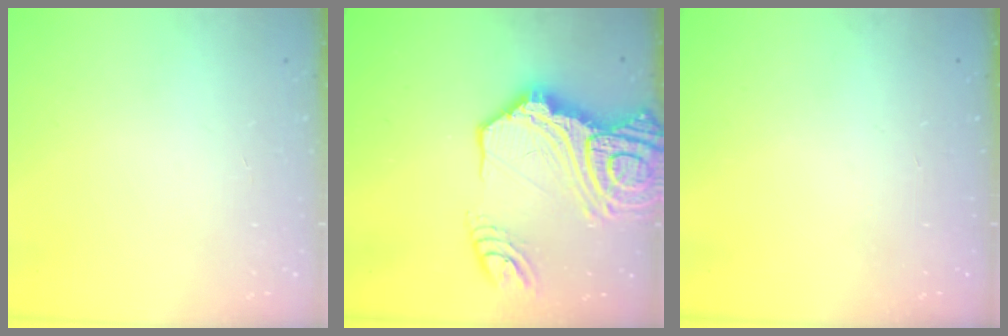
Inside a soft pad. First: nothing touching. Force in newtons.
{"total": 25.6, "press": 25.4, "slide": 3.6}
{"total": 0.0}